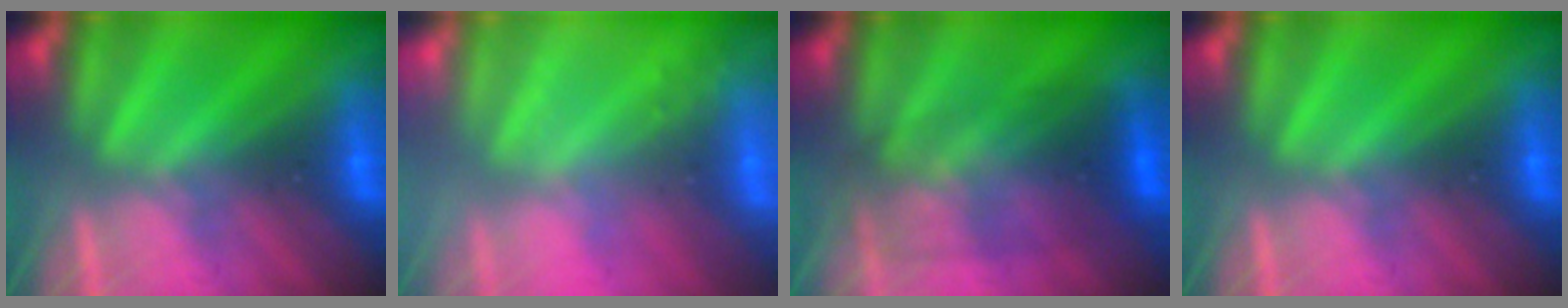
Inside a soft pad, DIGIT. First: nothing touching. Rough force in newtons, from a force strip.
{"total": 2.3}
{"total": 2.9}
{"total": 0.0}